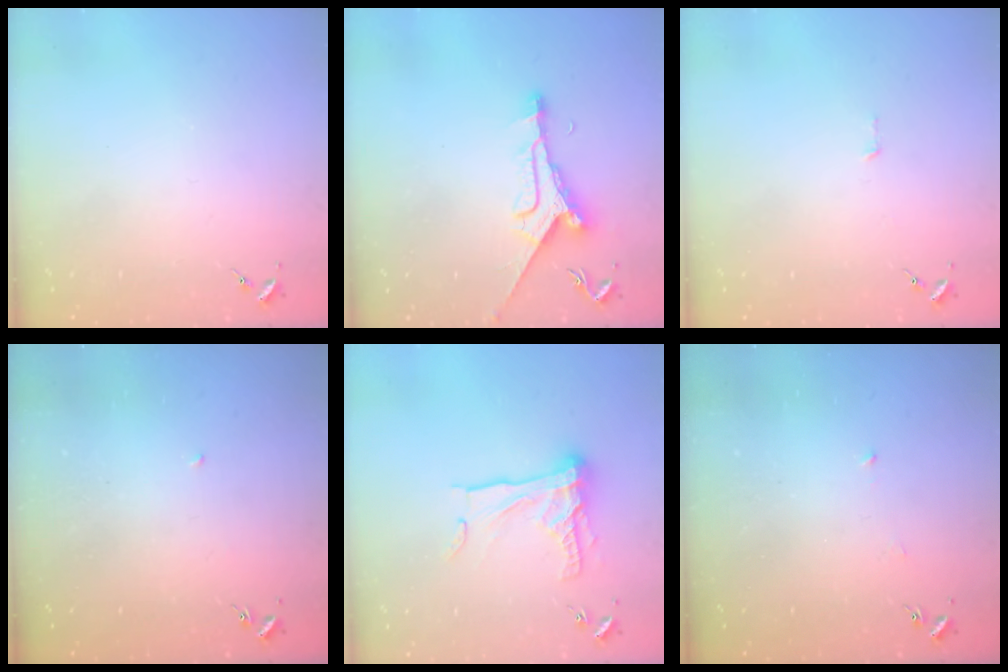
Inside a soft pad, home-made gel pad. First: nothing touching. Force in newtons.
{"total": 9.9, "press": 9.9, "slide": 0.6}
{"total": 3.0, "press": 3.0, "slide": 0.2}
{"total": 2.3, "press": 2.3, "slide": 0.1}
{"total": 16.2, "press": 16.2, "slide": 1.3}
{"total": 3.1, "press": 3.1, "slide": 0.2}